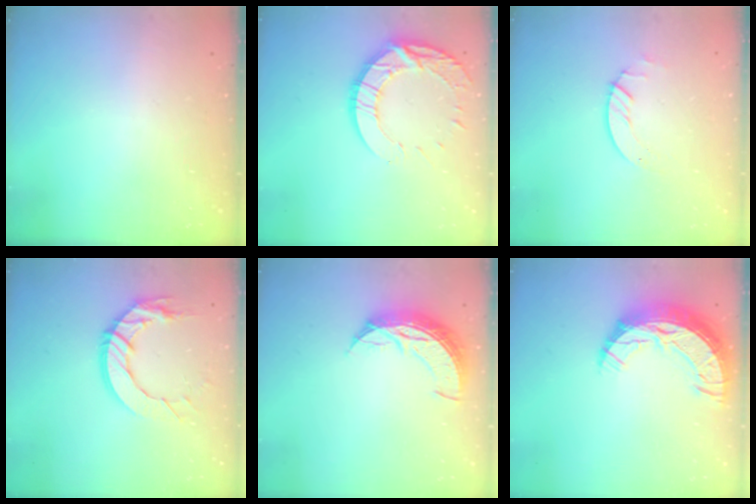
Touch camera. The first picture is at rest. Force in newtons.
{"total": 13.6, "press": 13.5, "slide": 1.1}
{"total": 2.0, "press": 2.0, "slide": 0.2}
{"total": 12.1, "press": 12.1, "slide": 0.8}
{"total": 8.6, "press": 8.6, "slide": 0.8}
{"total": 14.4, "press": 14.3, "slide": 1.2}